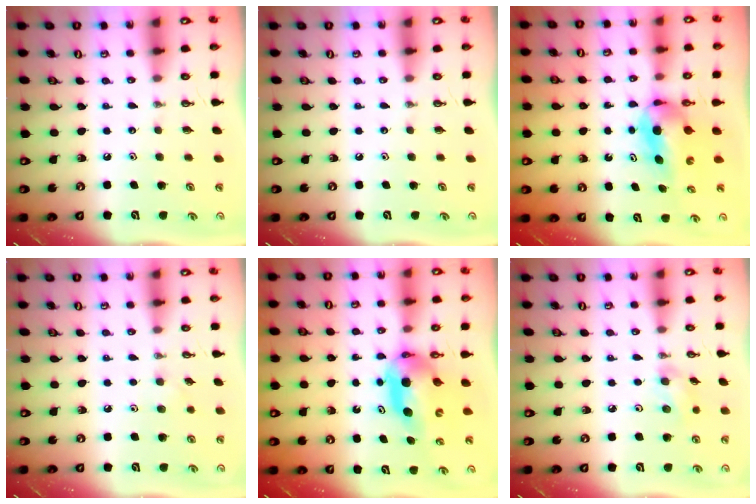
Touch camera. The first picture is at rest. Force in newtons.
{"total": 0.0}
{"total": 5.9, "press": 5.5, "slide": 2.1}
{"total": 4.4, "press": 4.3, "slide": 0.7}
{"total": 8.1, "press": 8.0, "slide": 1.0}
{"total": 6.0, "press": 5.6, "slide": 2.4}